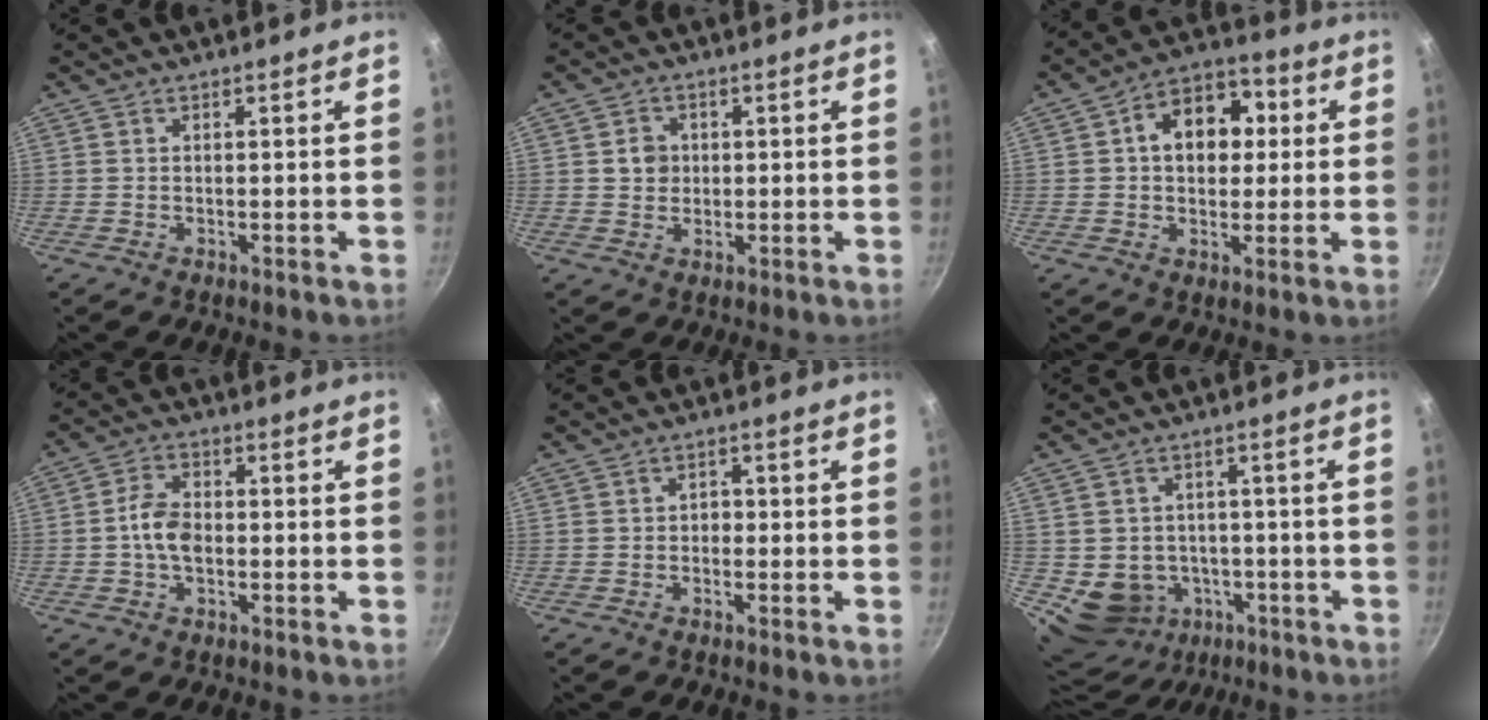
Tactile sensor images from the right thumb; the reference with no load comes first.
{"total": 3.8, "force": [0.5, 3.4, 1.6], "torque": [-0.009, 0.005, 0.007]}
{"total": 12.5, "force": [2.1, 9.0, 8.4], "torque": [-0.081, 0.019, 0.018]}
{"total": 6.3, "force": [-0.8, 4.1, 4.7], "torque": [-0.081, 0.020, -0.021]}
{"total": 1.6, "force": [-0.4, 1.4, 0.8], "torque": [-0.003, 0.007, -0.009]}
{"total": 12.8, "force": [-3.7, 11.2, 5.1], "torque": [-0.071, 0.036, -0.032]}